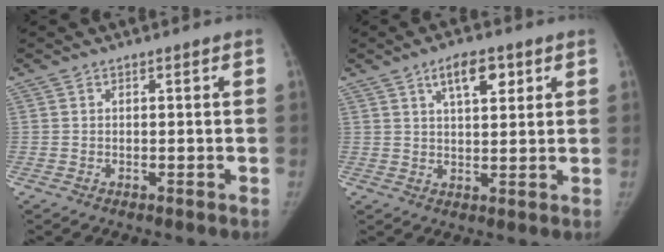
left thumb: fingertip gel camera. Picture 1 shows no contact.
{"total": 6.7, "force": [3.3, 2.9, 5.1], "torque": [-0.065, -0.010, 0.052]}